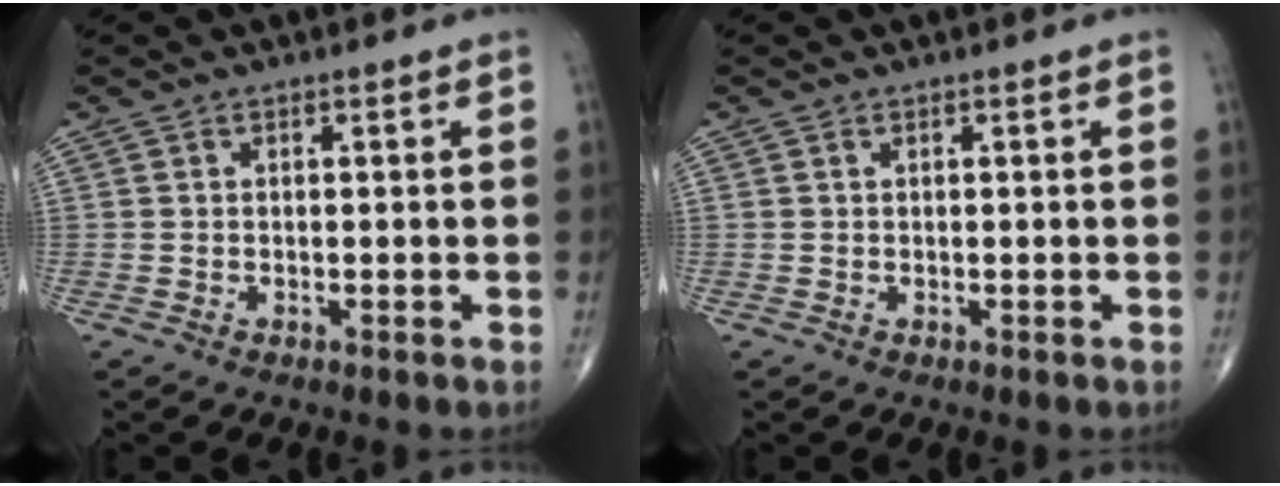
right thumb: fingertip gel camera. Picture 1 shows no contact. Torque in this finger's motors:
{"motor_torque": [0.07, 0.07, 0.07, 0.17, 0.03]}